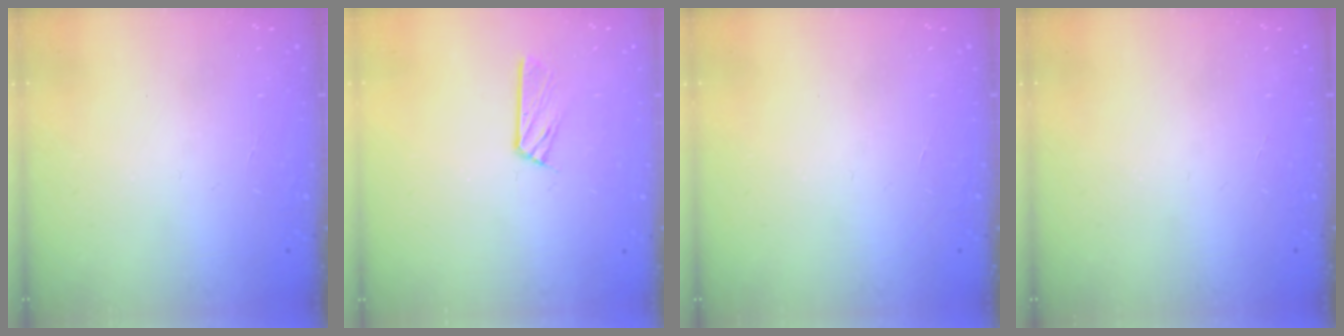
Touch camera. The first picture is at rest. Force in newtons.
{"total": 4.7, "press": 4.6, "slide": 0.3}
{"total": 0.0}
{"total": 0.0}